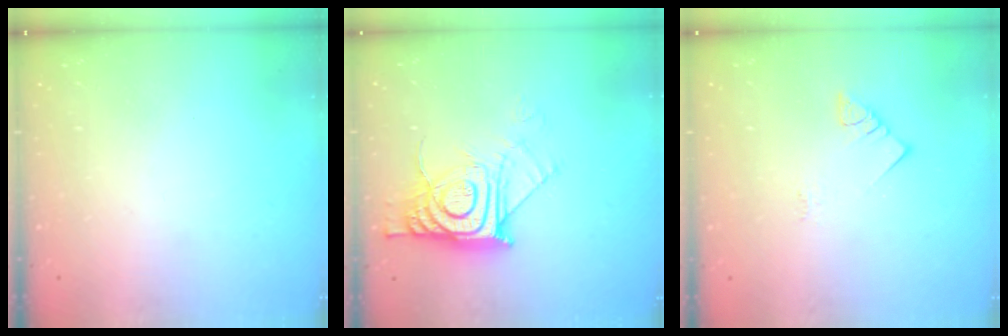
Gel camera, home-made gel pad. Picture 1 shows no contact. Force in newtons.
{"total": 13.0, "press": 12.9, "slide": 1.1}
{"total": 3.6, "press": 3.6, "slide": 0.6}